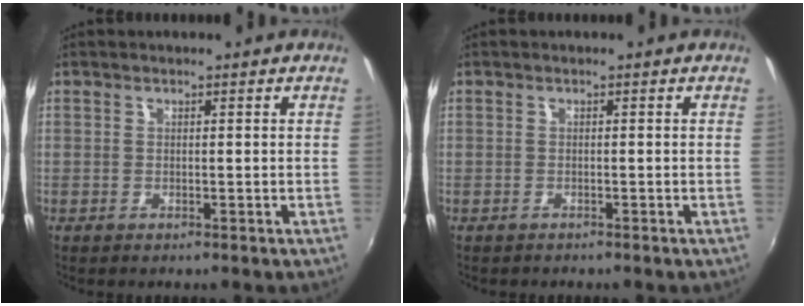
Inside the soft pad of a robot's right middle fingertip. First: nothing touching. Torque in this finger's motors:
{"motor_torque": [-0.19, 0.03, 0.07, 0.00]}